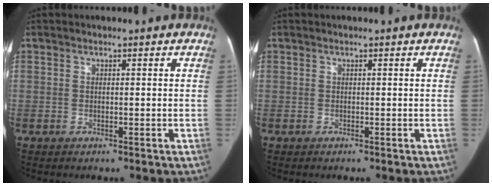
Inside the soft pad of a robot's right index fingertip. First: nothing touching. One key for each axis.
{"total": 0.0}